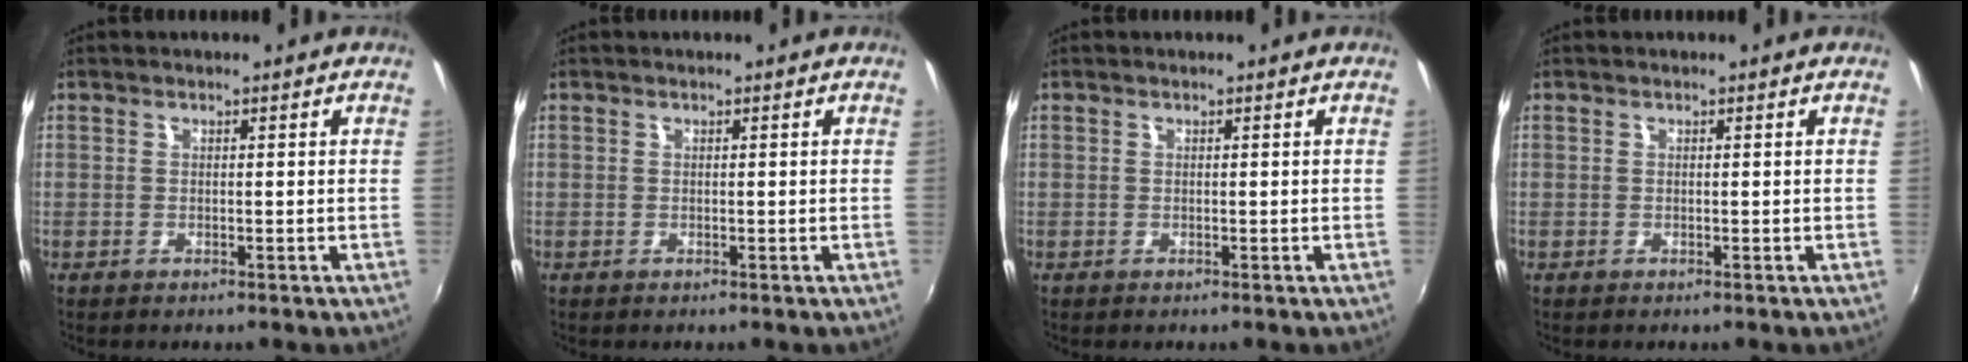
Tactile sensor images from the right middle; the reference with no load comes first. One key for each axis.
{"total": 0.0}
{"total": 0.0}
{"total": 0.0}